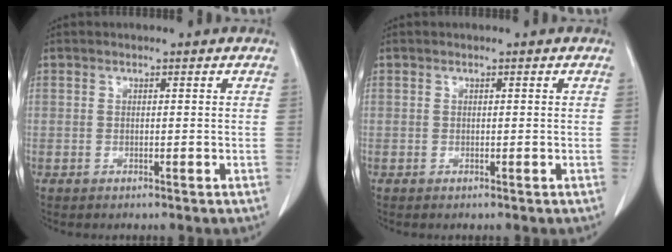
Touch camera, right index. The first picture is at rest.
{"total": 0.0}